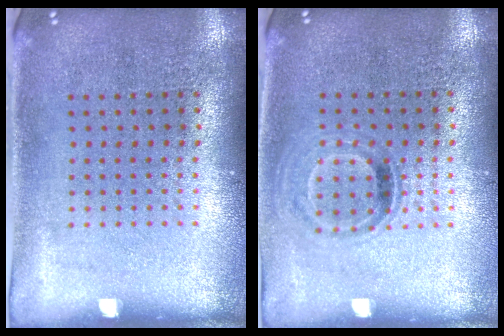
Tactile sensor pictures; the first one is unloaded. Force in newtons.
{"total": 1.0, "press": 0.9, "slide": 0.6}